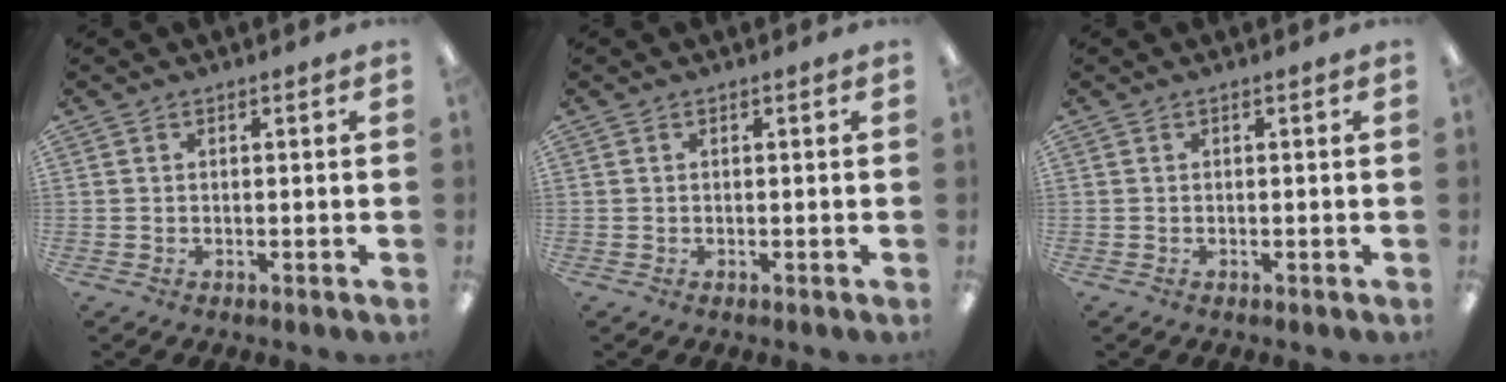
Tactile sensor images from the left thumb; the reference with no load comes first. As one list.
[{"total": 0.0}, {"total": 0.0}]